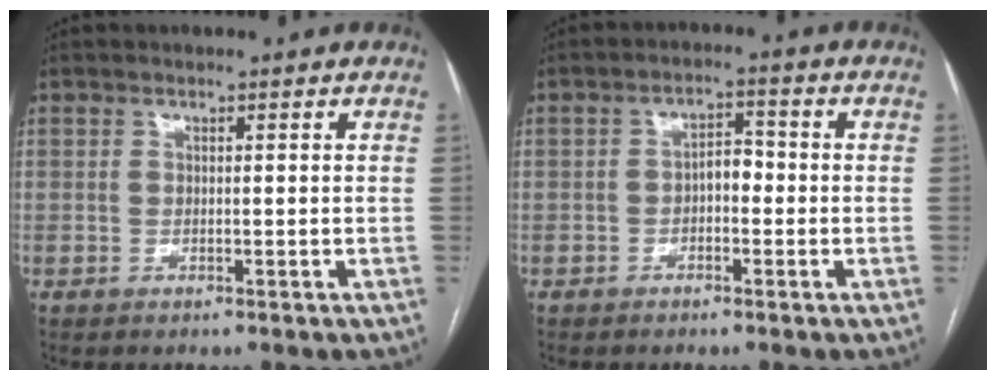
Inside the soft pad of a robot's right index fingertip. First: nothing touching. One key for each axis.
{"total": 3.3, "fx": -0.8, "fy": 1.8, "fz": 2.7, "tx": -0.040, "ty": 0.016, "tz": -0.016}